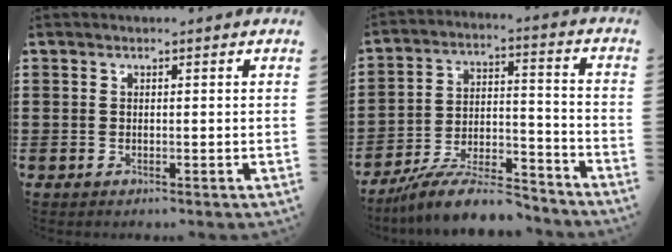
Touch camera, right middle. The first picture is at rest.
{"total": 10.5, "force": [-9.2, 1.5, 4.8], "torque": [-0.085, 0.023, -0.175]}